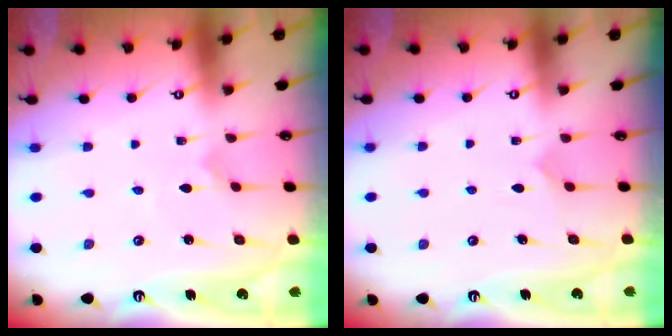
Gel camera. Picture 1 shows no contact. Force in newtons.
{"total": 2.8, "press": 2.7, "slide": 0.2}